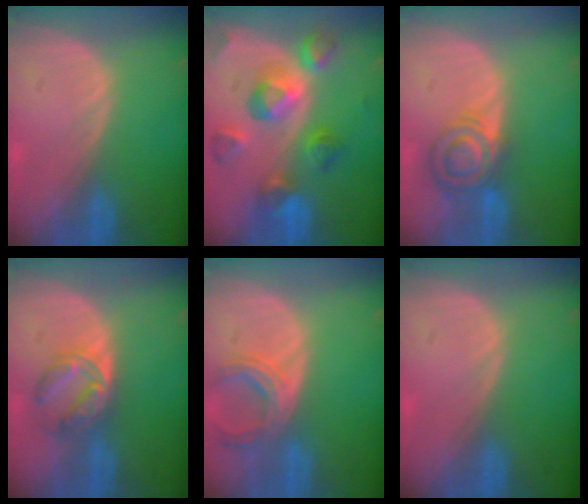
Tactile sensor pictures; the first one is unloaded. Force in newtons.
{"total": 10.3, "press": 9.2, "slide": 4.7}
{"total": 7.0, "press": 6.3, "slide": 3.1}
{"total": 5.8, "press": 5.5, "slide": 1.7}
{"total": 6.0, "press": 5.5, "slide": 2.3}
{"total": 0.0}